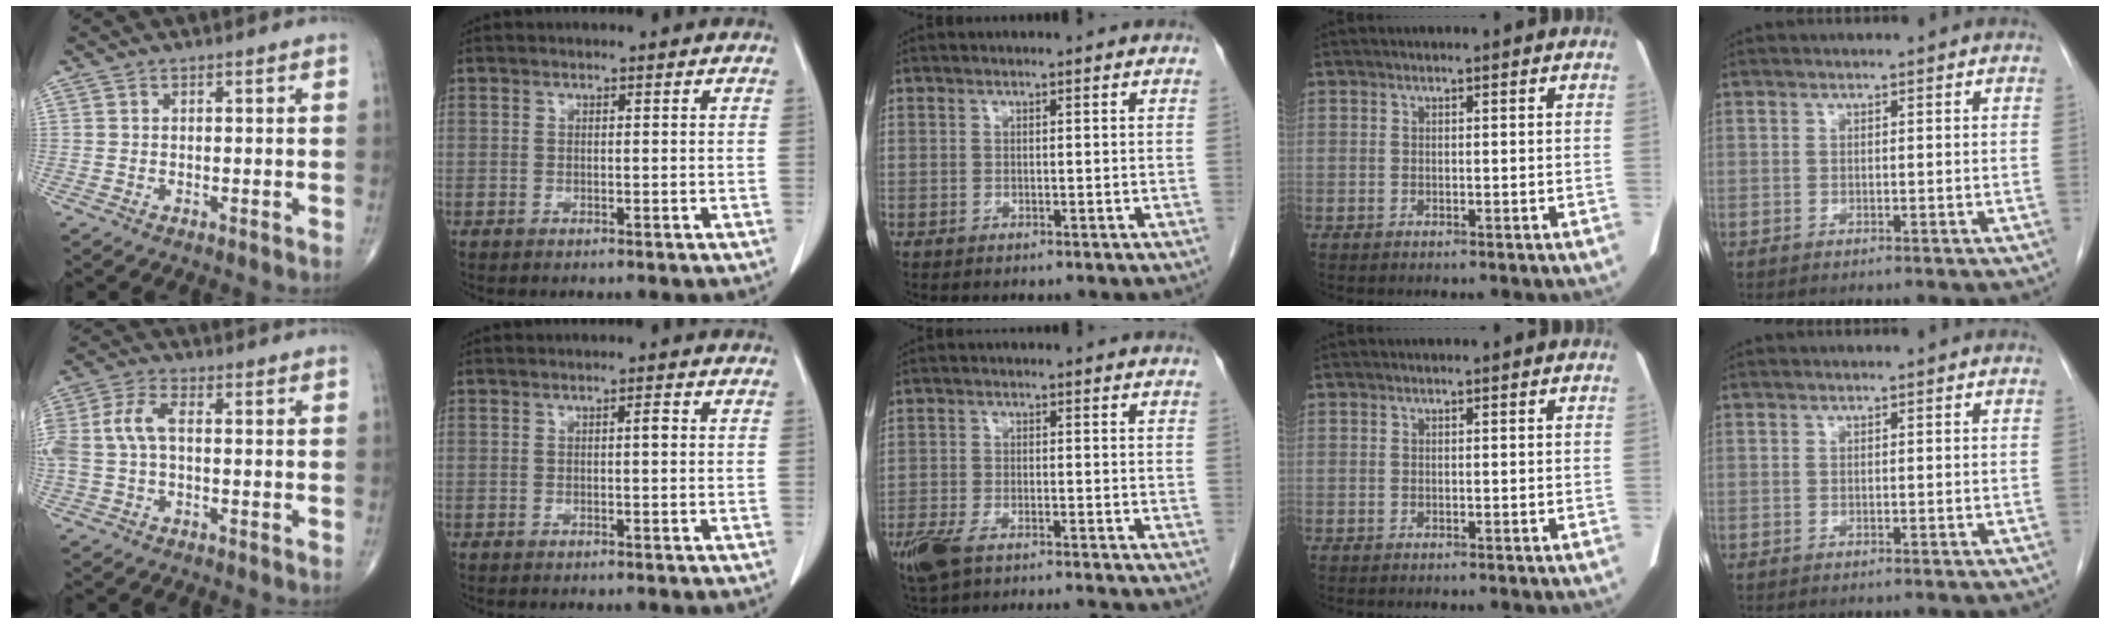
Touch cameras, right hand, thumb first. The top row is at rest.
{"thumb": {"total": 8.0, "force": [0.2, 4.3, 6.7], "torque": [-0.172, 0.026, 0.004]}, "index": {"total": 1.0, "force": [0.1, 0.1, 1.0], "torque": [-0.016, 0.003, 0.000]}, "middle": {"total": 9.5, "force": [-8.0, 1.4, 4.9], "torque": [-0.093, -0.009, -0.131]}}